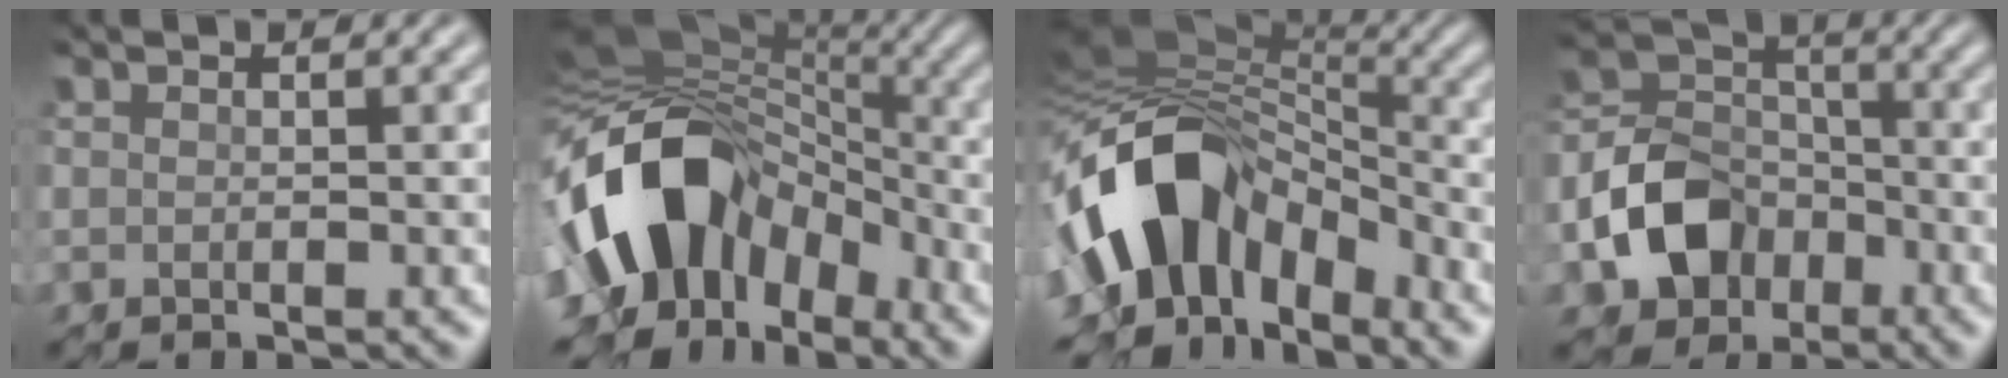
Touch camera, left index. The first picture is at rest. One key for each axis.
{"total": 14.3, "fx": -4.9, "fy": 10.0, "fz": 8.9, "tx": -0.171, "ty": -0.002, "tz": -0.097}
{"total": 11.4, "fx": -5.0, "fy": 7.5, "fz": 7.0, "tx": -0.137, "ty": 0.010, "tz": -0.099}
{"total": 7.3, "fx": -3.8, "fy": 5.3, "fz": 3.3, "tx": -0.063, "ty": -0.002, "tz": -0.075}